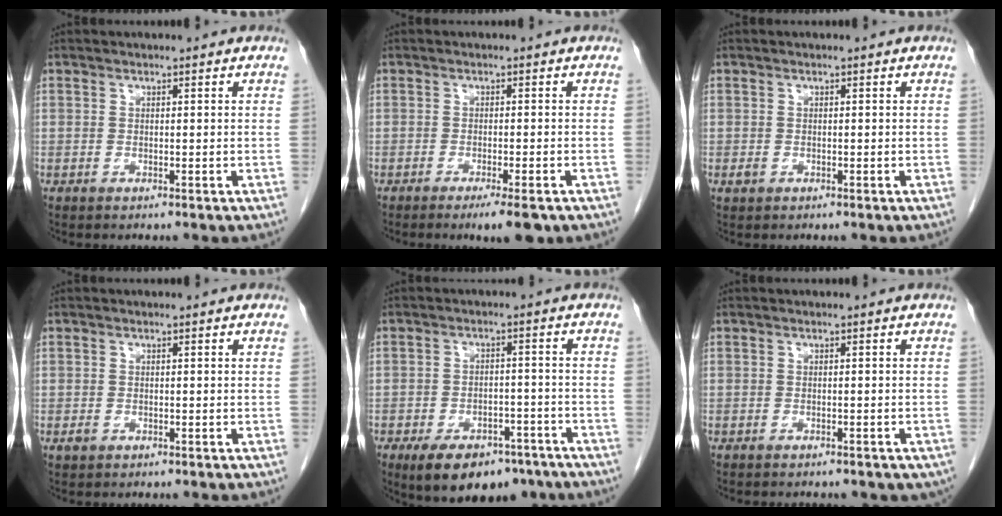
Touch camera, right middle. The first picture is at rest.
{"total": 4.4, "force": [-3.0, 0.6, 3.3], "torque": [-0.041, -0.009, -0.040]}
{"total": 0.8, "force": [-0.3, 0.7, 0.4], "torque": [-0.009, 0.001, -0.003]}
{"total": 0.9, "force": [-0.4, 0.7, 0.4], "torque": [-0.010, 0.001, -0.004]}
{"total": 11.8, "force": [-8.2, 5.9, 6.1], "torque": [-0.093, 0.004, -0.124]}
{"total": 5.0, "force": [-4.2, 2.0, 2.0], "torque": [-0.023, -0.003, -0.042]}